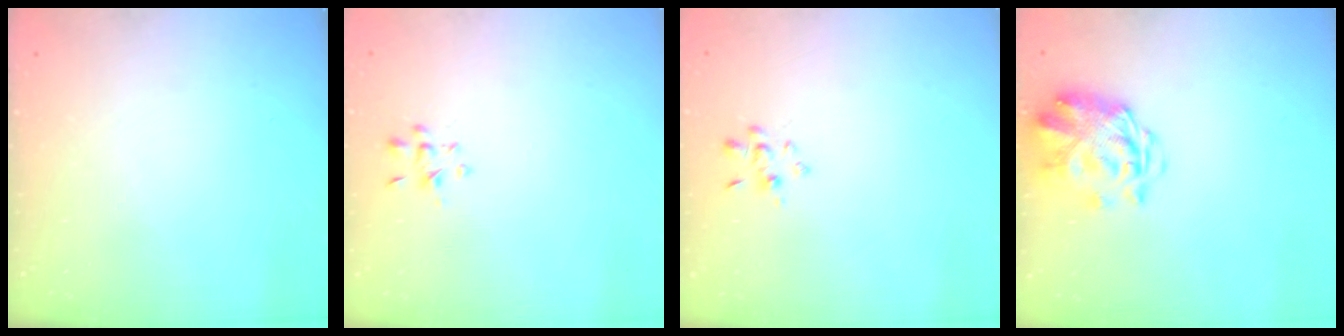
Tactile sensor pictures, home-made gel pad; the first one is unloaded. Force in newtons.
{"total": 2.7, "press": 2.5, "slide": 1.0}
{"total": 2.3, "press": 2.2, "slide": 0.7}
{"total": 3.4, "press": 3.0, "slide": 1.6}